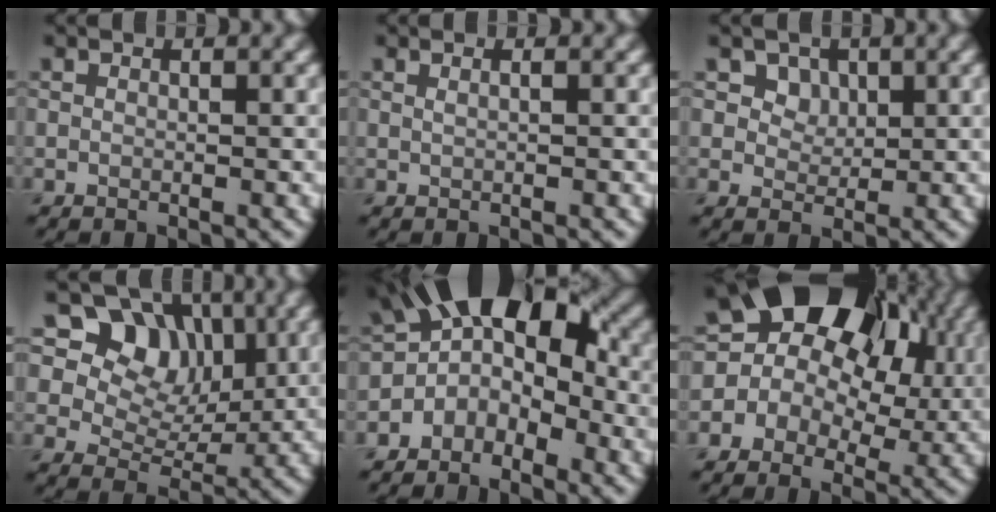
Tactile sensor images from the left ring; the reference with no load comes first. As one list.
[{"total": 1.3, "force": [0.6, 0.7, 1.0], "torque": [-0.003, -0.005, -0.004]}, {"total": 3.0, "force": [1.6, 2.2, 1.3], "torque": [-0.031, -0.017, 0.043]}, {"total": 8.2, "force": [4.0, 6.1, 3.7], "torque": [-0.066, -0.011, 0.081]}, {"total": 7.2, "force": [-0.7, 4.7, 5.4], "torque": [-0.075, 0.019, -0.030]}, {"total": 17.5, "force": [6.2, 13.1, 9.8], "torque": [-0.156, 0.066, 0.077]}]